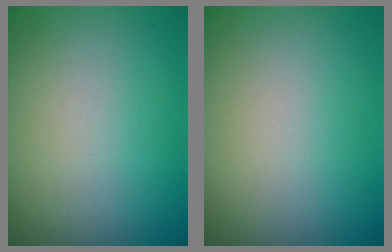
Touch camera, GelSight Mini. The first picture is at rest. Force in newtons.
{"total": 0.0}